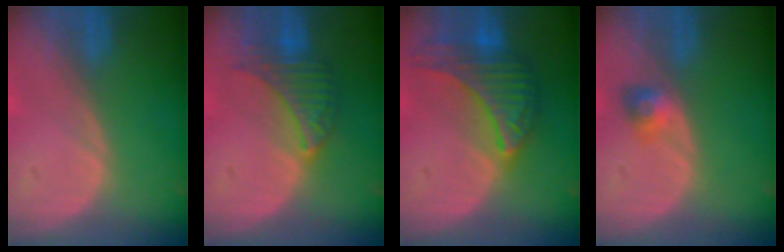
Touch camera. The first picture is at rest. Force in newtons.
{"total": 6.6, "press": 6.5, "slide": 0.6}
{"total": 10.0, "press": 9.9, "slide": 0.6}
{"total": 3.0, "press": 2.6, "slide": 1.3}